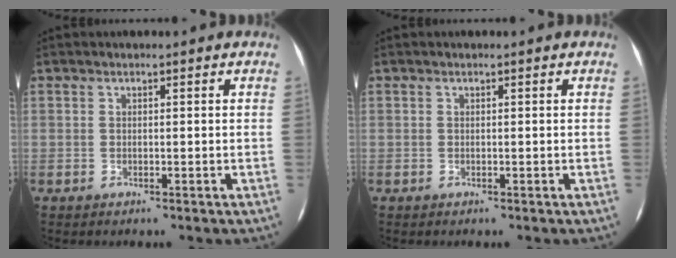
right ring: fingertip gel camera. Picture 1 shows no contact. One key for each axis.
{"total": 0.0}